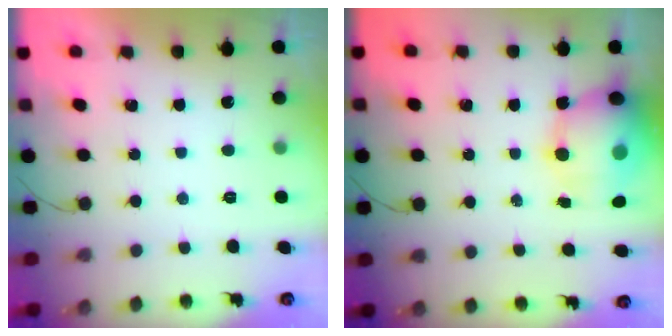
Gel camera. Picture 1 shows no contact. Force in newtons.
{"total": 15.4, "press": 14.8, "slide": 4.4}